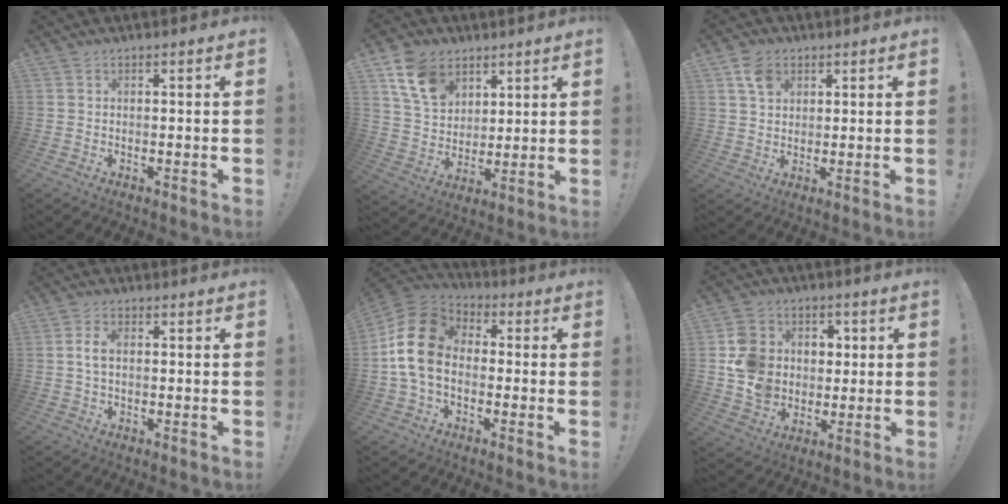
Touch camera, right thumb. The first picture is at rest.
{"total": 13.1, "force": [7.3, 8.9, 6.1], "torque": [-0.109, -0.027, 0.147]}
{"total": 6.0, "force": [3.1, 4.4, 2.6], "torque": [-0.042, -0.005, 0.059]}
{"total": 3.7, "force": [0.4, 2.0, 3.1], "torque": [-0.058, 0.002, 0.004]}
{"total": 16.4, "force": [-0.2, 11.8, 11.3], "torque": [-0.204, 0.022, 0.004]}
{"total": 14.1, "force": [0.1, 13.0, 5.4], "torque": [-0.077, 0.007, 0.013]}